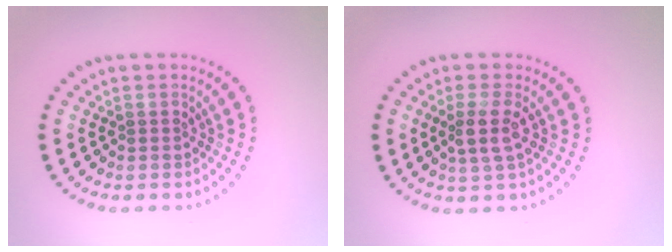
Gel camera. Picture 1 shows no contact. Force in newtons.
{"total": 2.5, "press": 2.1, "slide": 1.4}